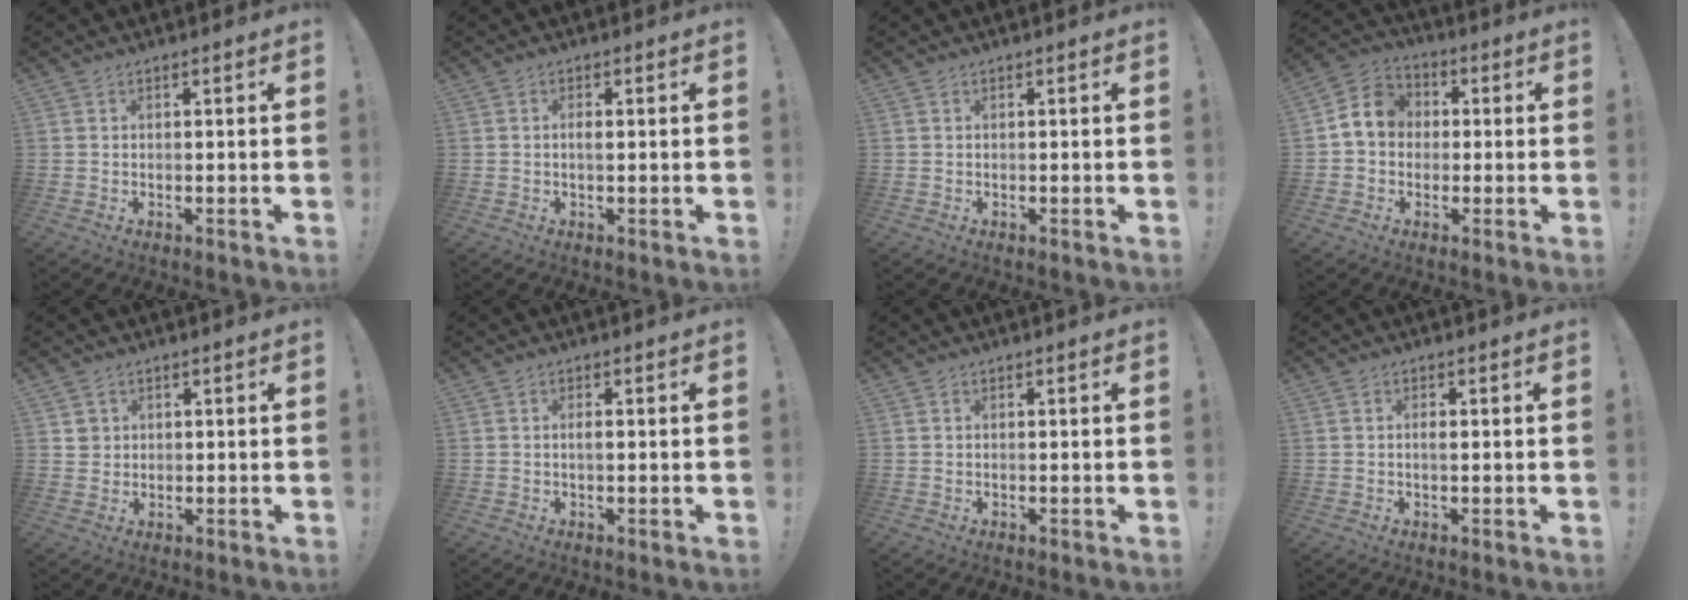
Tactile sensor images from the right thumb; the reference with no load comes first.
{"total": 1.5, "force": [-0.2, 0.5, 1.4], "torque": [-0.021, 0.001, -0.005]}
{"total": 0.0}
{"total": 9.5, "force": [0.6, 8.5, 4.2], "torque": [-0.052, 0.019, 0.018]}
{"total": 2.8, "force": [1.4, 2.4, 0.3], "torque": [0.005, -0.006, 0.024]}
{"total": 1.4, "force": [-0.2, 0.4, 1.3], "torque": [-0.020, -0.001, -0.005]}
{"total": 0.0}
{"total": 1.2, "force": [-0.1, 0.4, 1.2], "torque": [-0.016, 0.001, -0.005]}